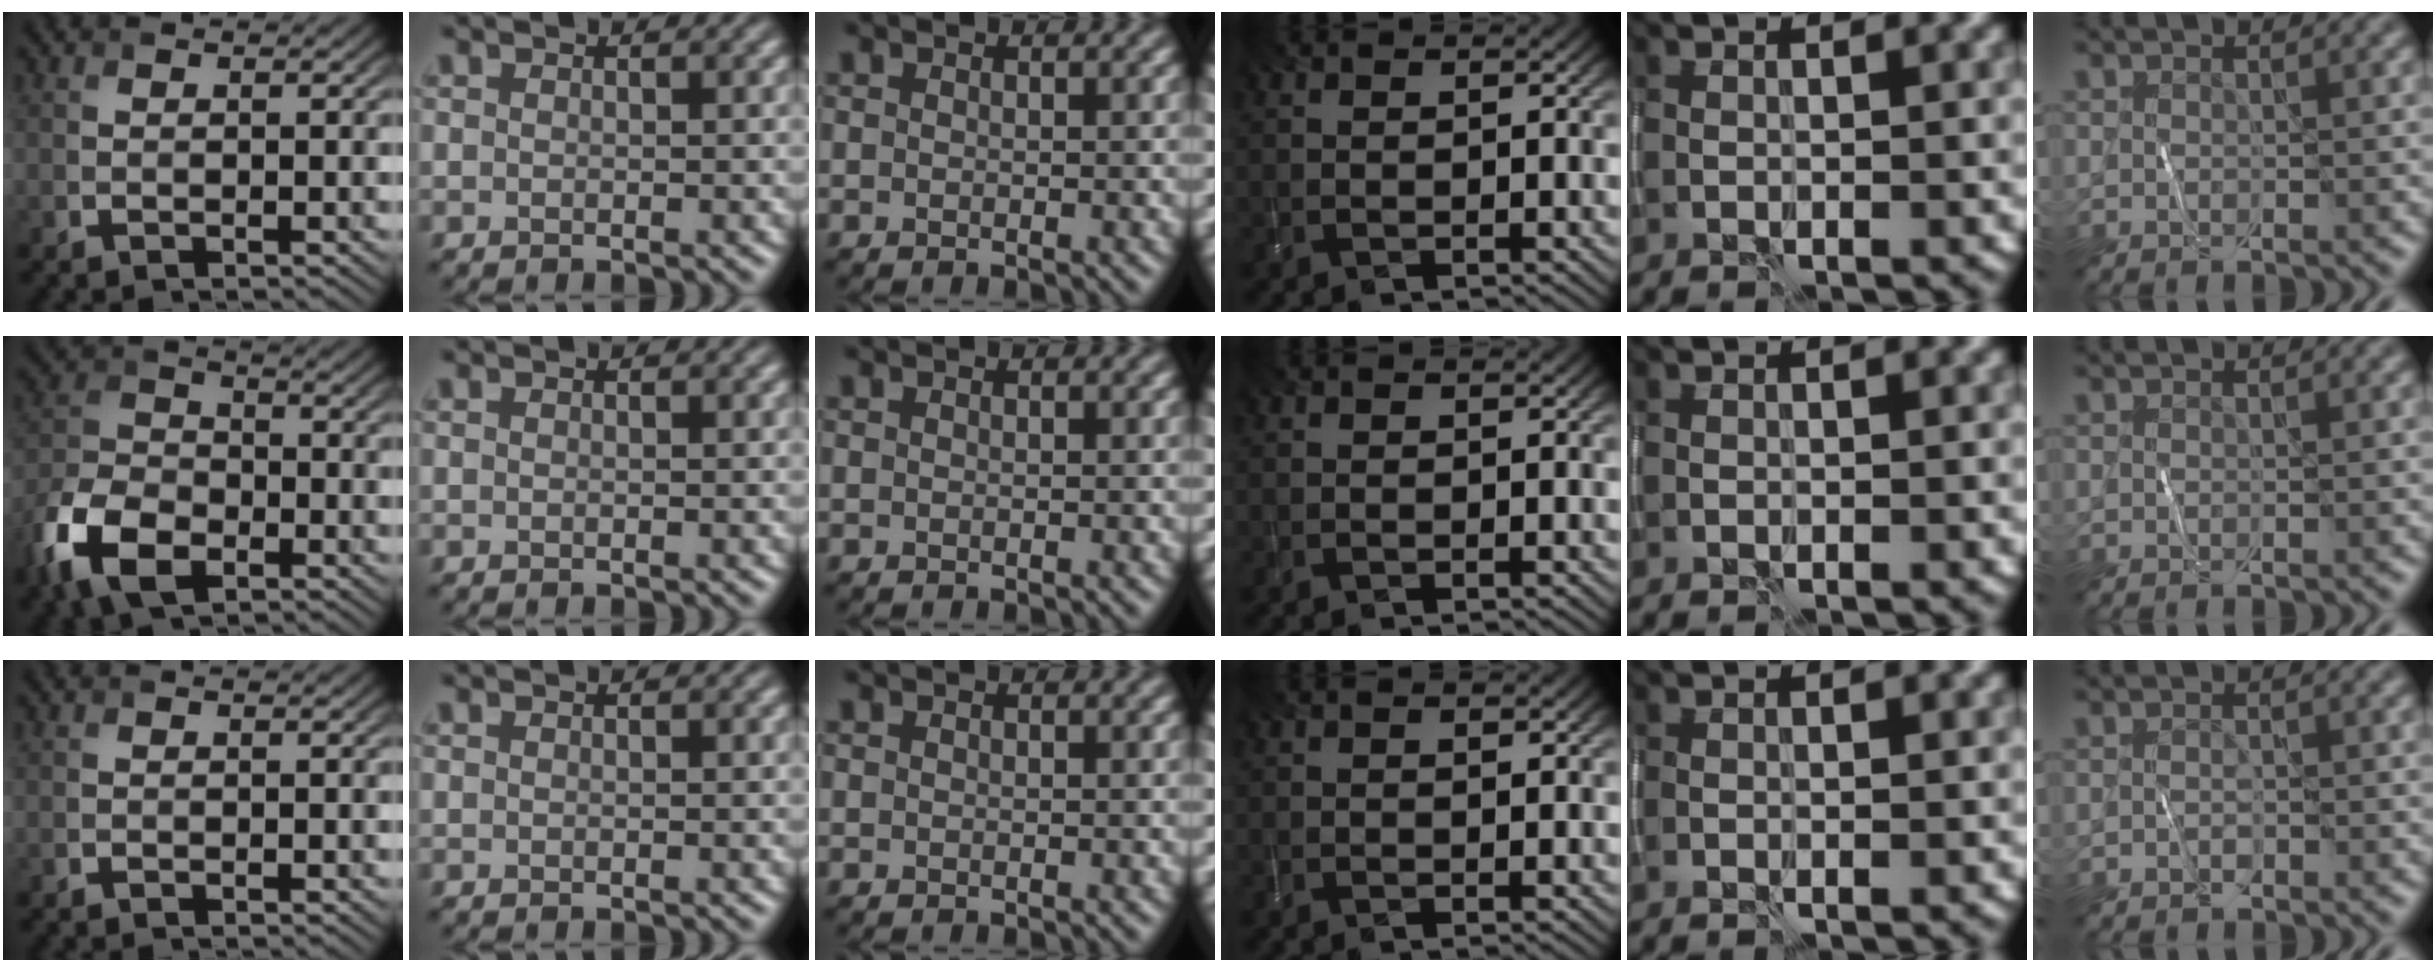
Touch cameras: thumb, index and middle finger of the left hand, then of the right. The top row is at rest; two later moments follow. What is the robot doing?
{"motion": "wipe", "object": "whiteboard"}